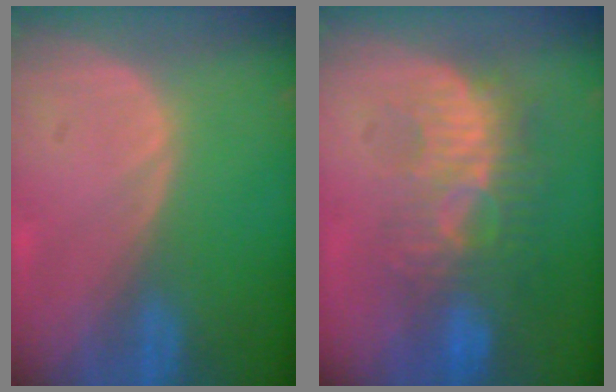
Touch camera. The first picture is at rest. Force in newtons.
{"total": 9.4, "press": 8.9, "slide": 3.0}